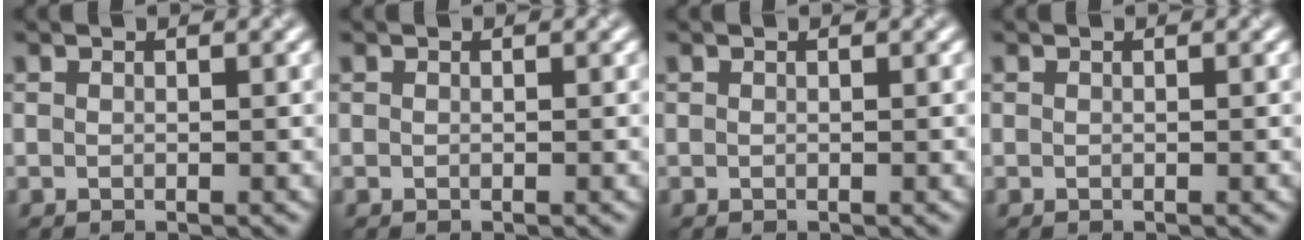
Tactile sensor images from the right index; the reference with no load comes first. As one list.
[{"total": 0.0}, {"total": 0.0}, {"total": 0.0}]